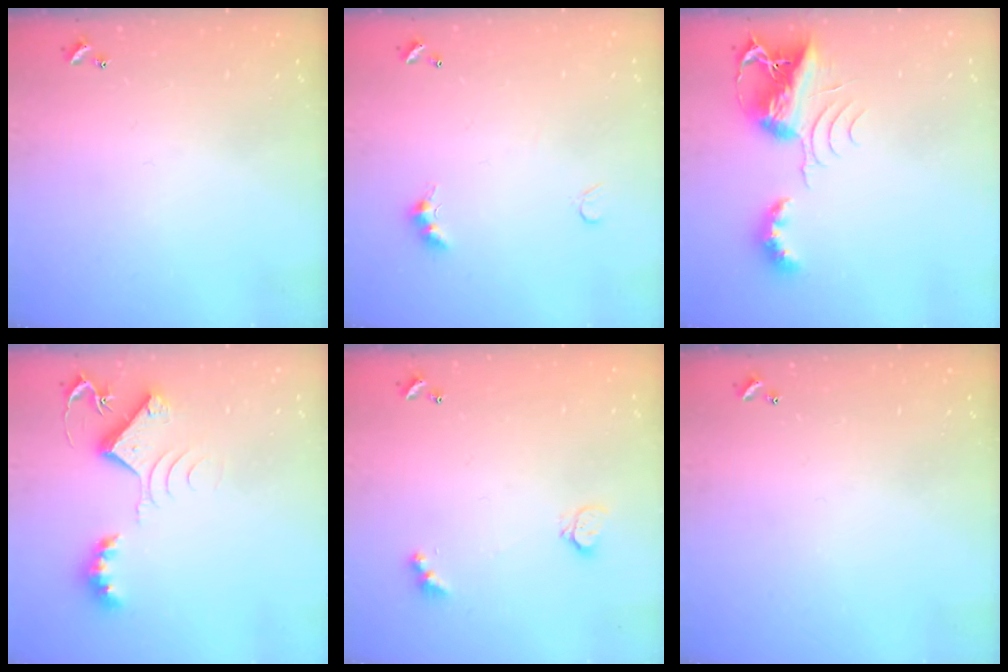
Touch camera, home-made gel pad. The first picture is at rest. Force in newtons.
{"total": 3.8, "press": 3.8, "slide": 0.7}
{"total": 8.0, "press": 8.0, "slide": 1.0}
{"total": 9.3, "press": 9.3, "slide": 0.6}
{"total": 3.7, "press": 3.7, "slide": 0.5}
{"total": 0.0}